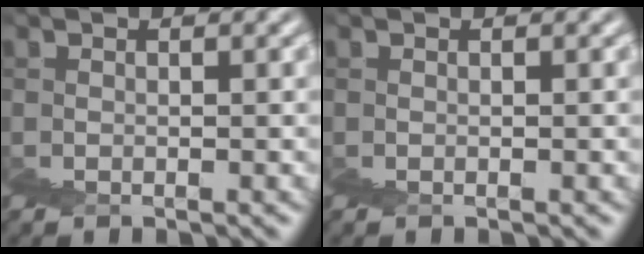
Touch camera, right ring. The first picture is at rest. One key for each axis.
{"total": 0.0}